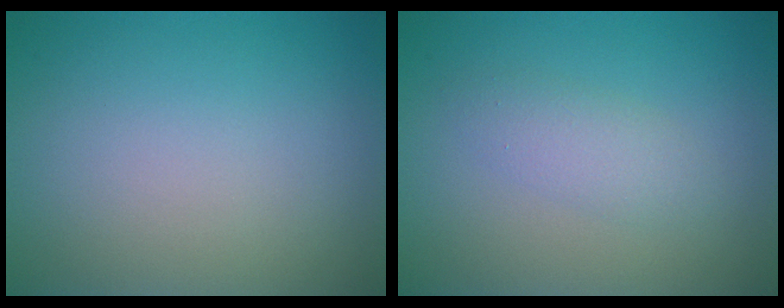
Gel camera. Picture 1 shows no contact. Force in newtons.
{"total": 2.0, "press": 2.0, "slide": 0.2}